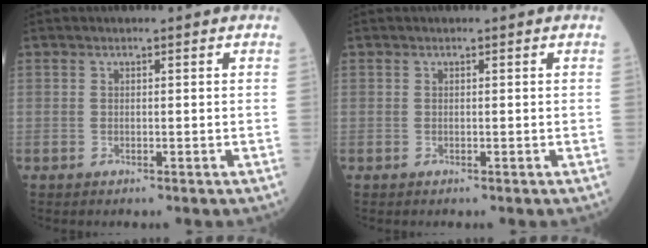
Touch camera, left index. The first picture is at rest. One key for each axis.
{"total": 0.0}